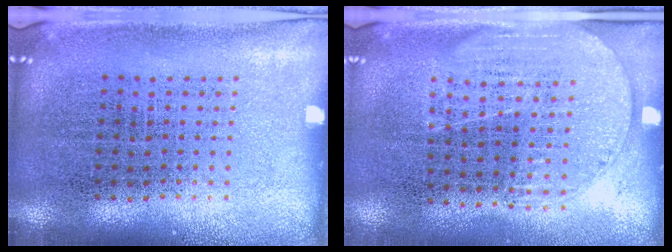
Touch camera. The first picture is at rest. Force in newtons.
{"total": 1.5, "press": 1.3, "slide": 0.7}